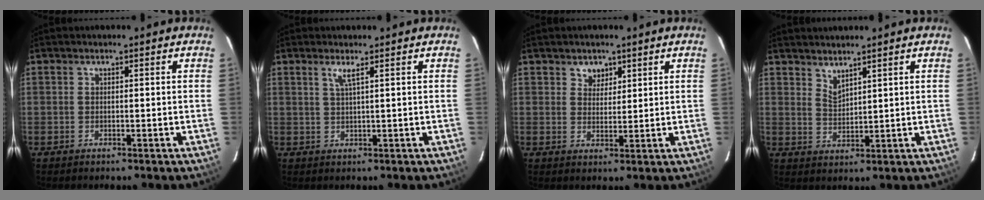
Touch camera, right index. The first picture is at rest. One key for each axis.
{"total": 1.9, "fx": 1.0, "fy": -0.4, "fz": 1.6, "tx": -0.031, "ty": -0.003, "tz": 0.020}
{"total": 3.1, "fx": 1.8, "fy": 2.4, "fz": 0.5, "tx": 0.002, "ty": 0.001, "tz": 0.031}
{"total": 2.9, "fx": 2.6, "fy": 0.5, "fz": 1.1, "tx": -0.019, "ty": -0.005, "tz": 0.047}